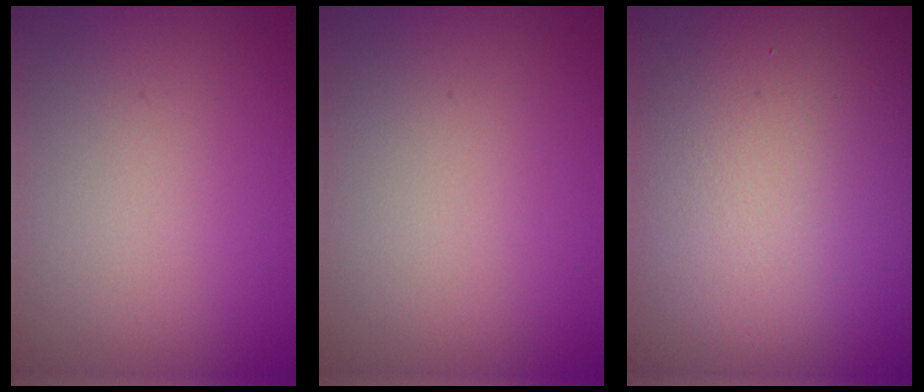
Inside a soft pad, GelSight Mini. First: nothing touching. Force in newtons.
{"total": 0.0}
{"total": 26.9, "press": 26.9, "slide": 1.3}